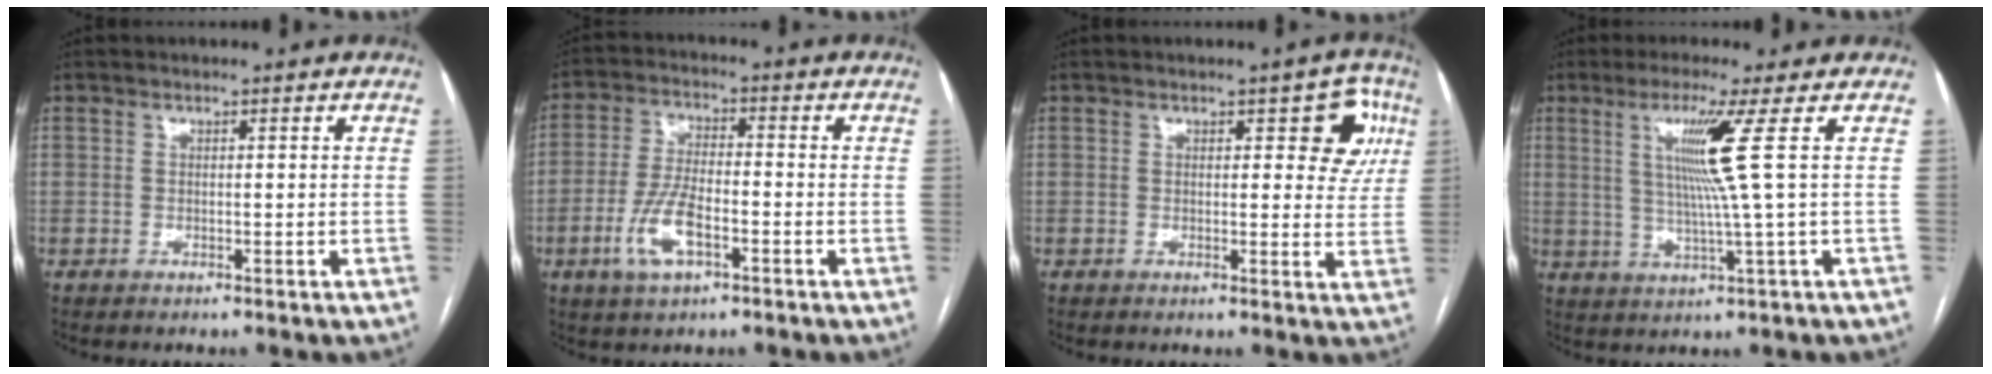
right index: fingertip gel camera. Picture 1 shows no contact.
{"total": 8.0, "force": [-3.3, 2.4, 6.9], "torque": [-0.150, -0.002, -0.063]}
{"total": 6.1, "force": [2.2, 2.7, 5.0], "torque": [-0.033, 0.012, 0.020]}
{"total": 7.7, "force": [2.1, -2.8, 6.8], "torque": [-0.133, -0.008, 0.051]}